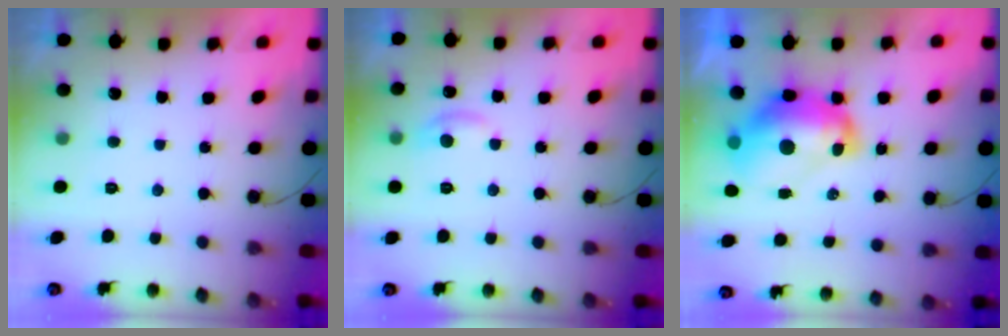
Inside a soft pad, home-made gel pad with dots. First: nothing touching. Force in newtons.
{"total": 6.6, "press": 6.6, "slide": 0.8}
{"total": 14.1, "press": 14.0, "slide": 1.4}